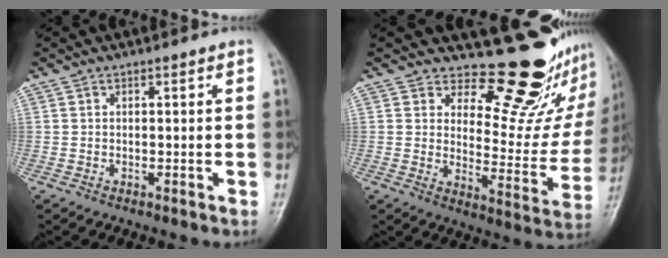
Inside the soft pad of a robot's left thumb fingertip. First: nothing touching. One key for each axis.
{"total": 17.0, "fx": 14.2, "fy": 6.4, "fz": 6.8, "tx": -0.030, "ty": -0.142, "tz": 0.180}